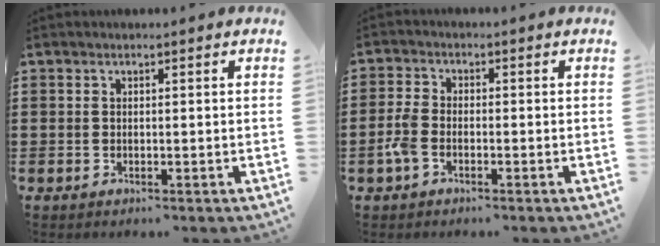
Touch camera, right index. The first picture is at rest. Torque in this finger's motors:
{"motor_torque": [0.79, -0.68, 0.38, 0.12]}